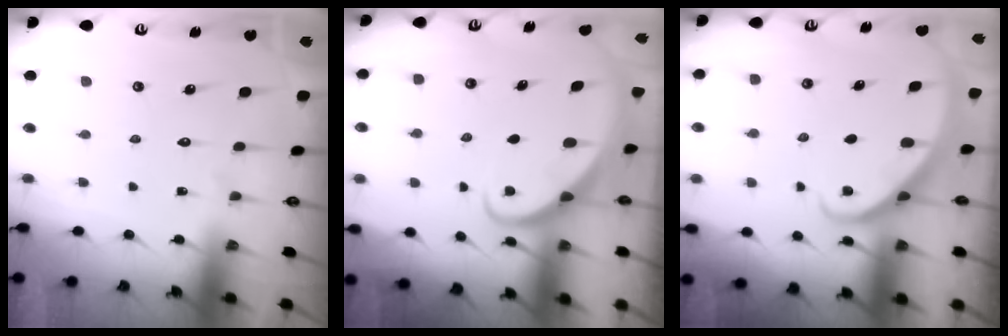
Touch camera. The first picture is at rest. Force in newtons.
{"total": 2.4, "press": 2.4, "slide": 0.2}
{"total": 2.1, "press": 2.1, "slide": 0.1}